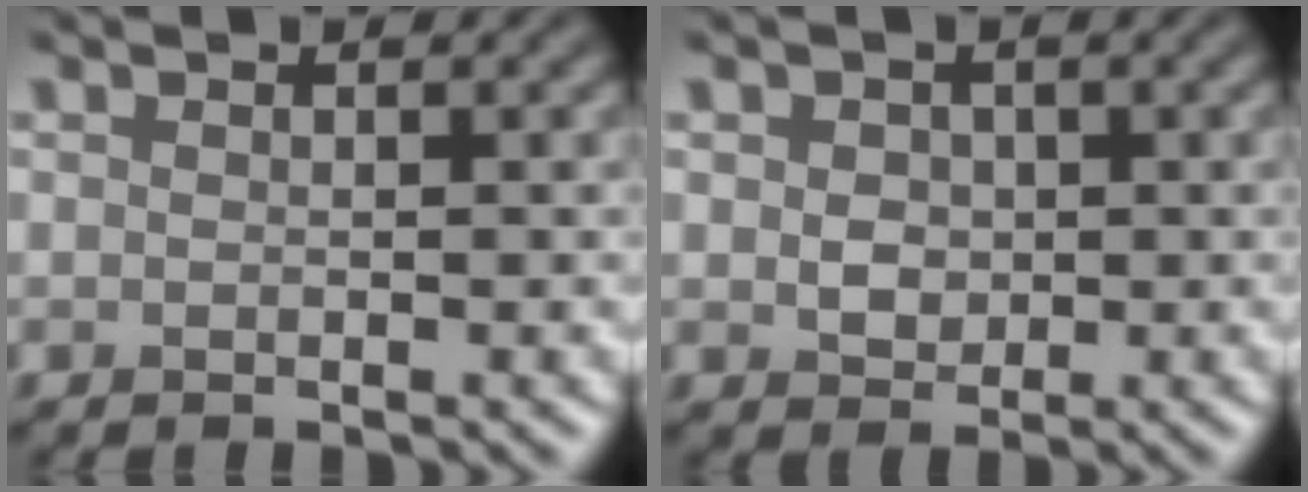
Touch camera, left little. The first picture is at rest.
{"total": 2.1, "force": [0.2, 1.8, 1.0], "torque": [-0.018, -0.002, 0.003]}